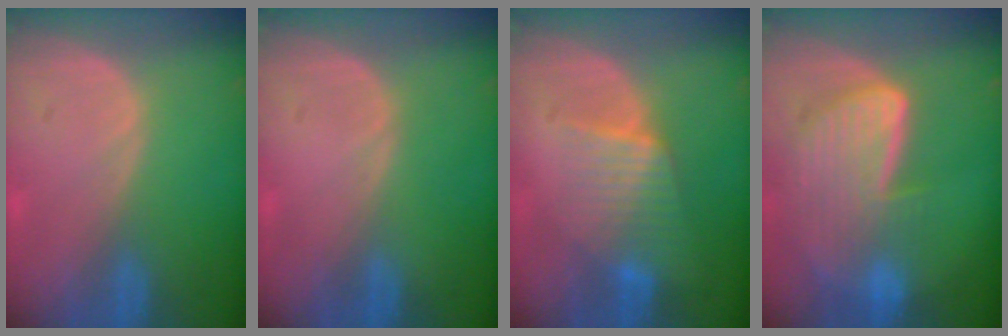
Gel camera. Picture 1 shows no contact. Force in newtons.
{"total": 0.0}
{"total": 6.4, "press": 6.1, "slide": 2.1}
{"total": 9.2, "press": 8.1, "slide": 4.5}